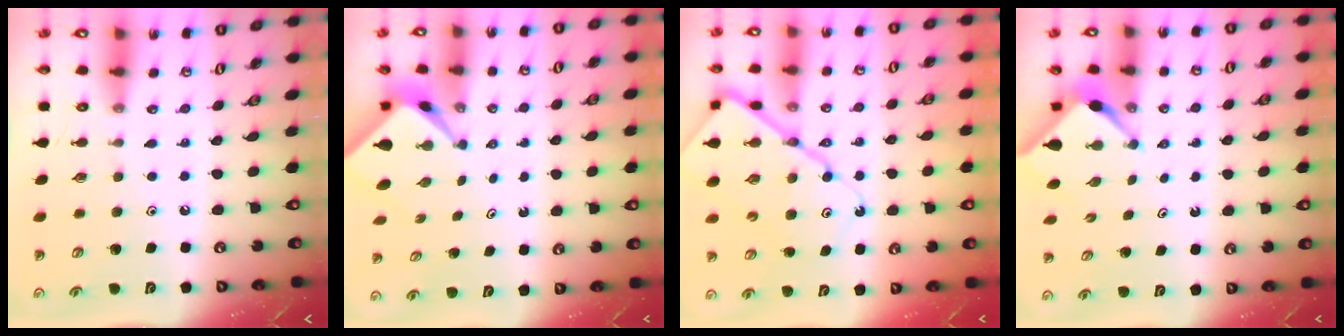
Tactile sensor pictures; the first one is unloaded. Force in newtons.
{"total": 2.5, "press": 2.5, "slide": 0.2}
{"total": 16.1, "press": 16.0, "slide": 1.7}
{"total": 3.8, "press": 3.8, "slide": 0.3}